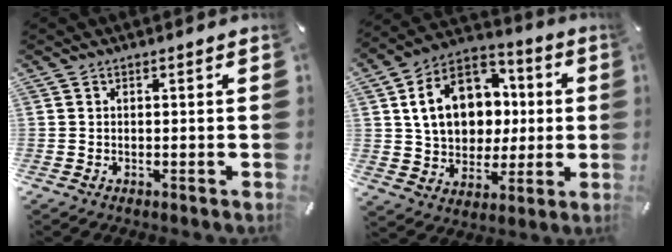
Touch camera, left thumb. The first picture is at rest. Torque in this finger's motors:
{"motor_torque": [1.91, 3.09, 1.24, 0.11, 0.56]}